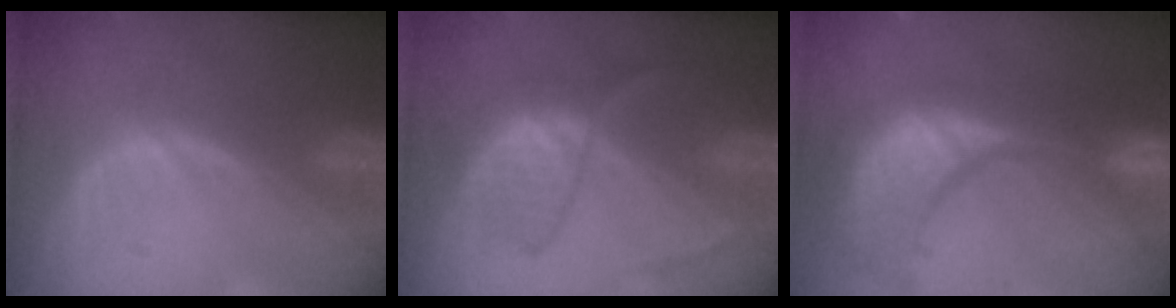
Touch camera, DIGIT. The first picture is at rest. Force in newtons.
{"total": 6.4, "press": 6.3, "slide": 0.7}
{"total": 15.5, "press": 12.2, "slide": 9.6}